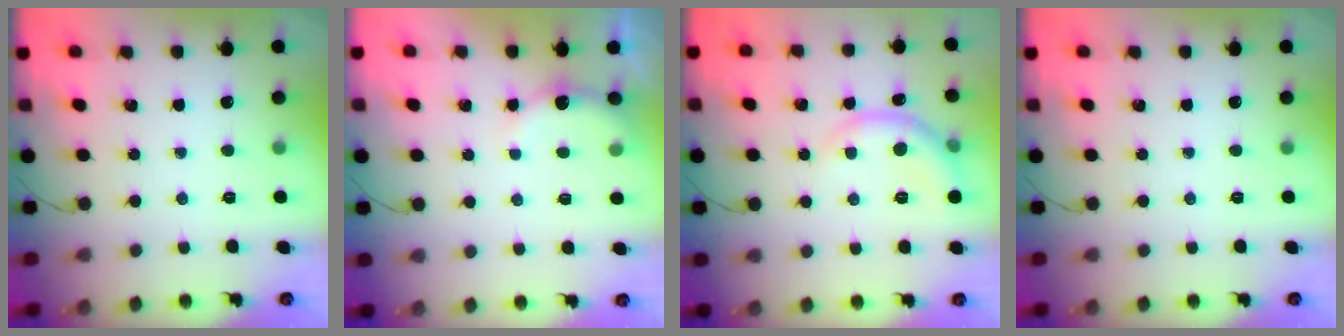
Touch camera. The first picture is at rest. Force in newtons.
{"total": 4.4, "press": 4.2, "slide": 1.2}
{"total": 6.7, "press": 6.7, "slide": 0.9}
{"total": 0.0}